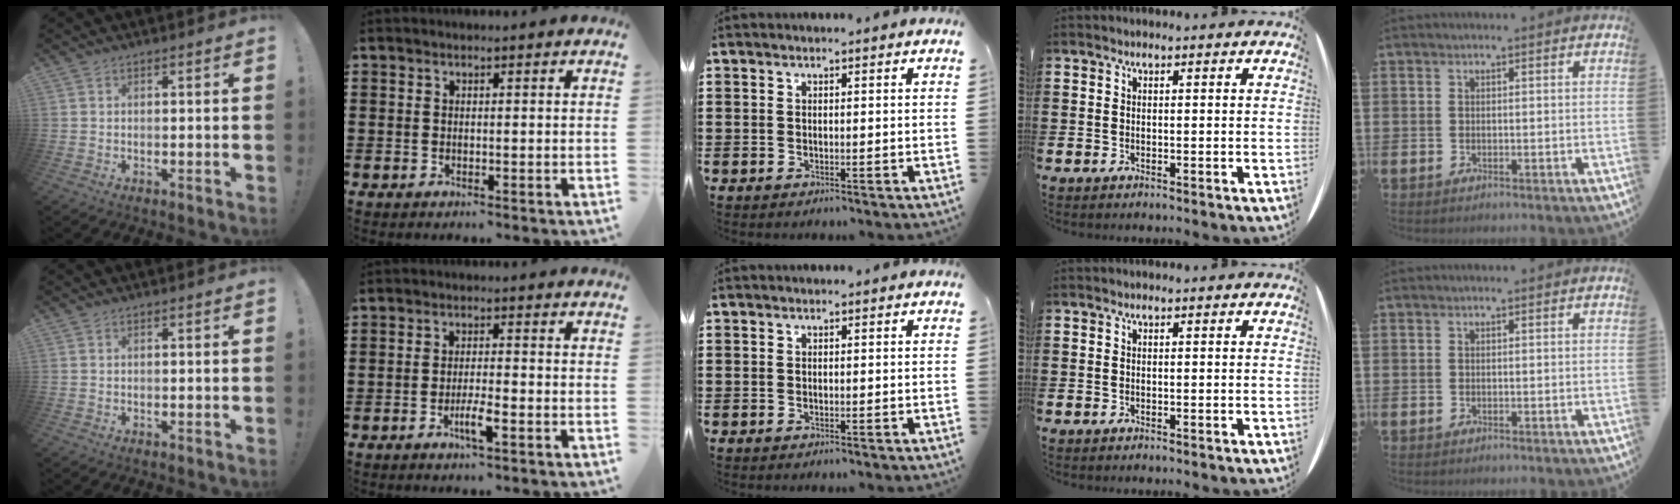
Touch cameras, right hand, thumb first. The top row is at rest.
{"index": {"total": 3.8, "force": [-1.9, 0.6, 3.3], "torque": [-0.061, -0.003, -0.035]}}